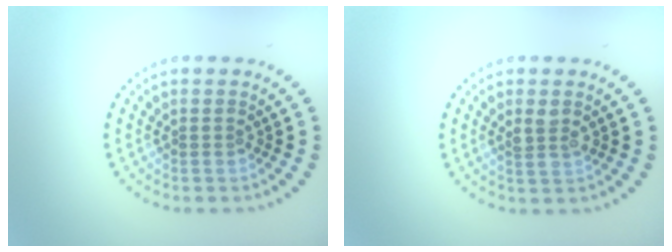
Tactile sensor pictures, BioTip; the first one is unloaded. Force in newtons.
{"total": 1.7, "press": 1.7, "slide": 0.3}